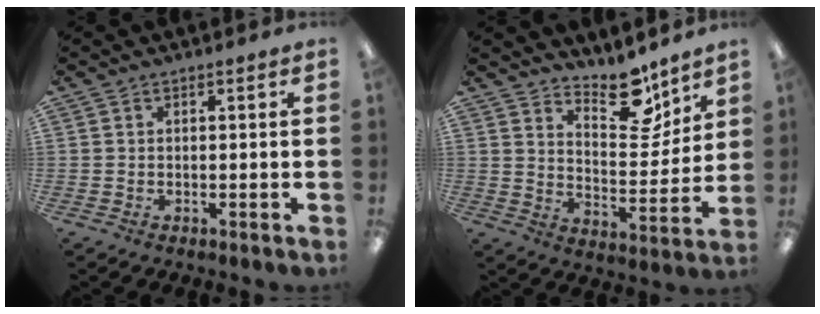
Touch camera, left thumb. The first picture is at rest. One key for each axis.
{"total": 13.0, "fx": 10.7, "fy": 5.2, "fz": 5.3, "tx": -0.060, "ty": -0.080, "tz": 0.189}